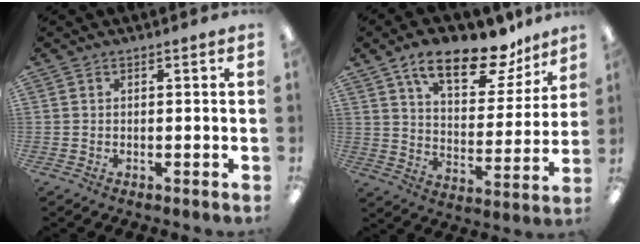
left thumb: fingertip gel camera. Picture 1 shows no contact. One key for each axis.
{"total": 17.2, "fx": 12.5, "fy": 6.7, "fz": 9.8, "tx": -0.155, "ty": -0.070, "tz": 0.210}